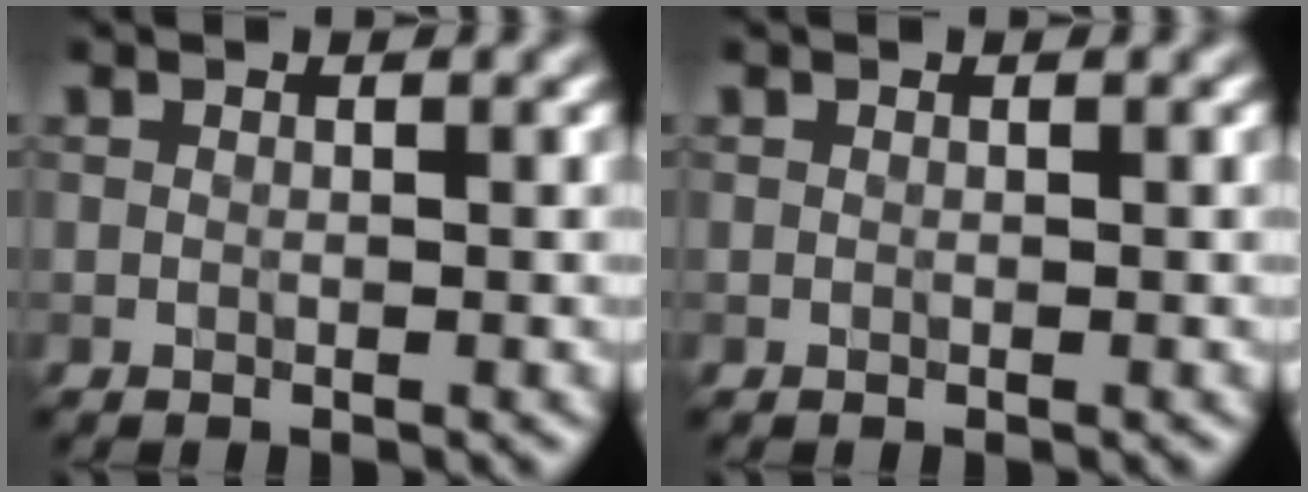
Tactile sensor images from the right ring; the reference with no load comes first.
{"total": 0.0}